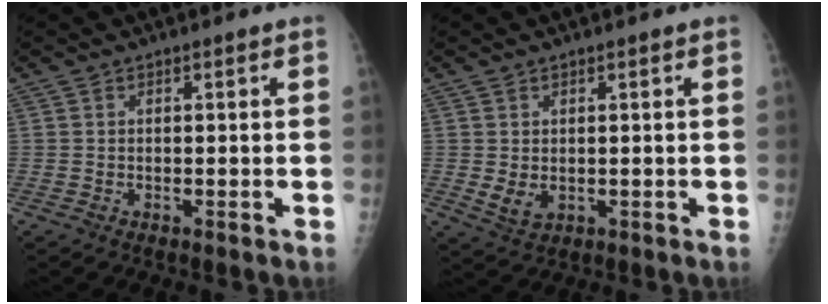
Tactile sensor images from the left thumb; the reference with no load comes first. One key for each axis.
{"total": 3.6, "fx": 0.3, "fy": 2.2, "fz": 2.8, "tx": -0.042, "ty": -0.009, "tz": 0.015}